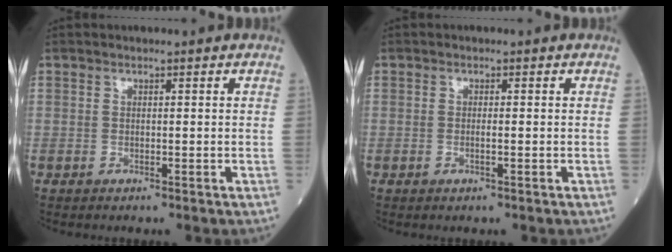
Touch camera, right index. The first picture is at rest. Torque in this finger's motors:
{"motor_torque": [-0.05, -0.12, -0.02, 0.00]}